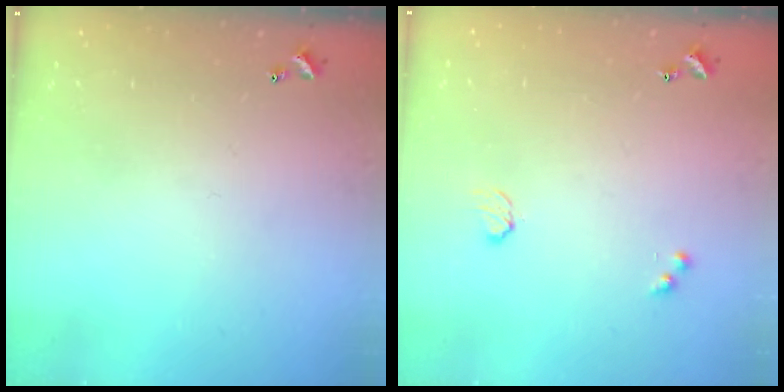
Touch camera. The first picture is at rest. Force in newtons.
{"total": 2.9, "press": 2.9, "slide": 0.5}